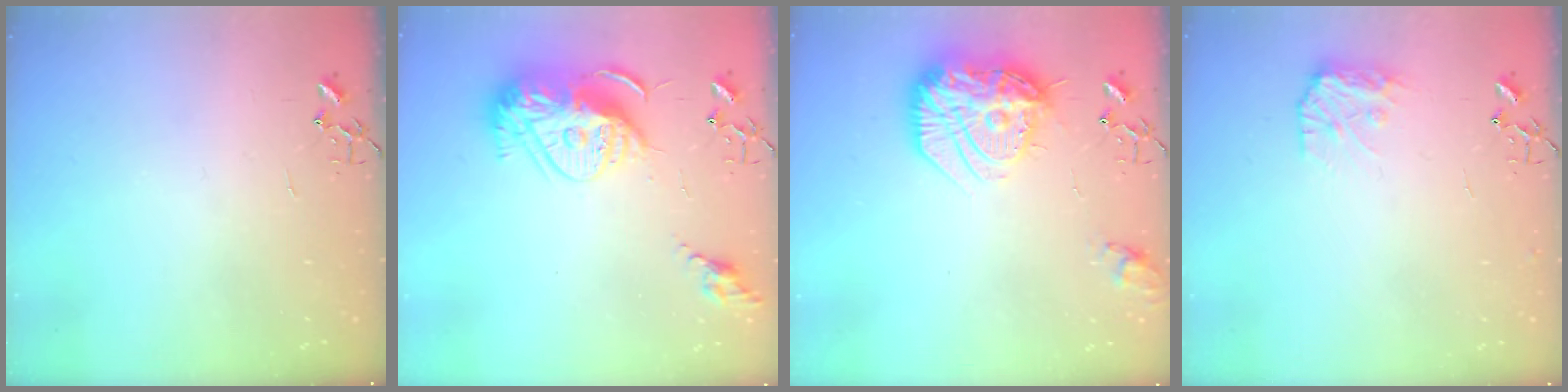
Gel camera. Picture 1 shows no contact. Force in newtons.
{"total": 16.1, "press": 16.0, "slide": 1.7}
{"total": 21.1, "press": 21.0, "slide": 2.1}
{"total": 9.2, "press": 9.2, "slide": 0.3}